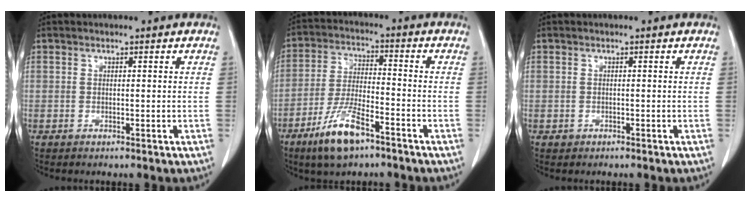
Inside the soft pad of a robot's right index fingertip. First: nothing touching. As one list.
[{"total": 9.9, "force": [-6.3, 2.4, 7.2], "torque": [-0.150, -0.015, -0.117]}, {"total": 0.8, "force": [-0.4, 0.6, 0.0], "torque": [-0.008, 0.002, -0.006]}]